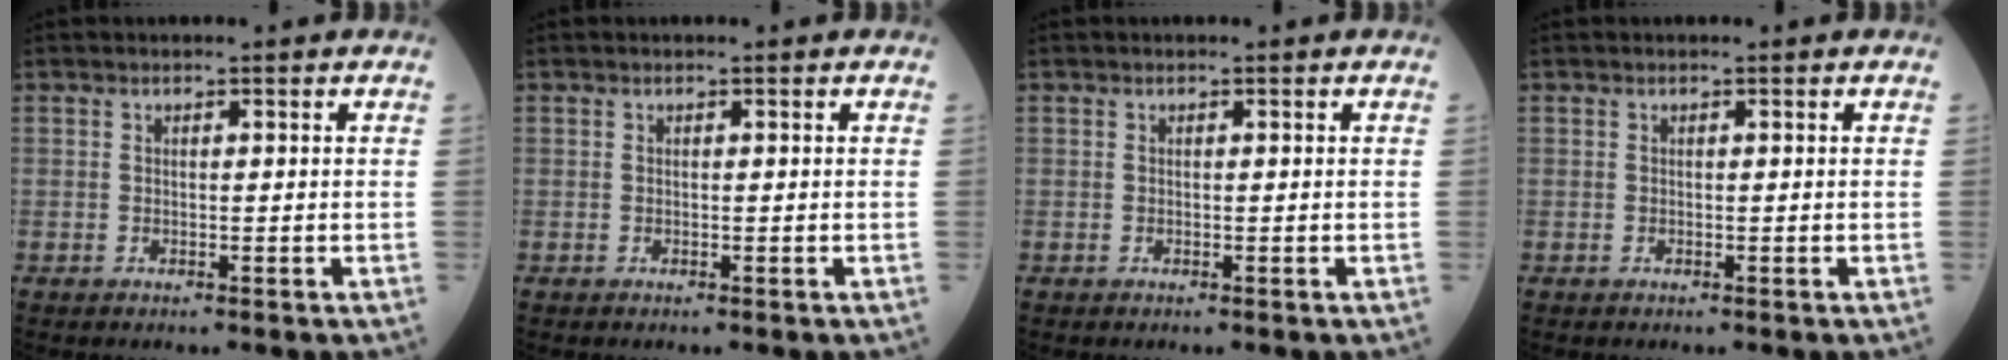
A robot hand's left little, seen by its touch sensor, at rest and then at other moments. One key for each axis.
{"total": 0.0}
{"total": 0.0}
{"total": 0.0}